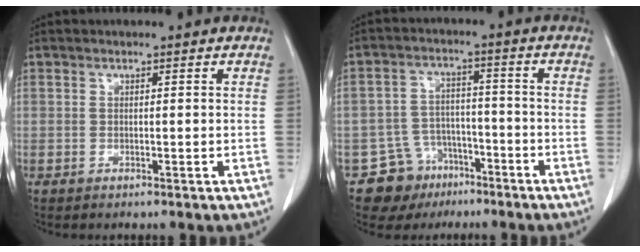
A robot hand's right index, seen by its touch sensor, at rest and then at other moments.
{"total": 7.8, "force": [-4.8, 6.1, 0.7], "torque": [-0.013, 0.023, -0.068]}